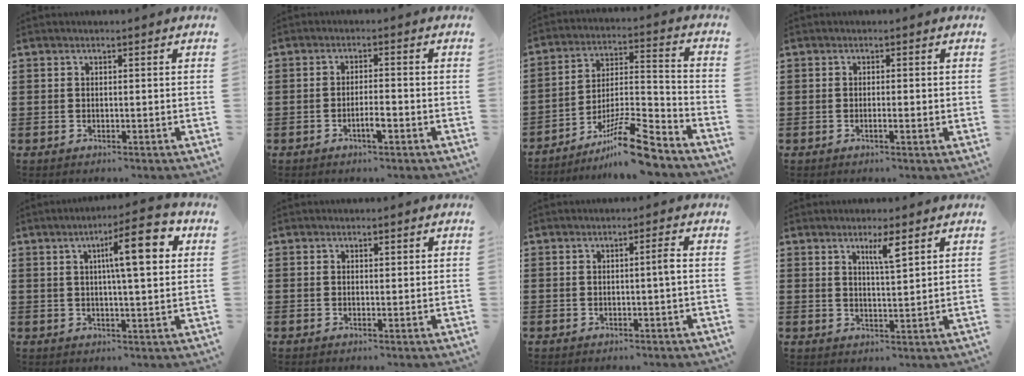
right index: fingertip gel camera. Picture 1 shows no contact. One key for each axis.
{"total": 2.8, "fx": -1.5, "fy": 0.5, "fz": 2.4, "tx": -0.041, "ty": 0.003, "tz": -0.027}
{"total": 12.4, "fx": -9.6, "fy": 1.9, "fz": 7.5, "tx": -0.118, "ty": 0.032, "tz": -0.179}
{"total": 1.2, "fx": -0.3, "fy": 0.1, "fz": 1.1, "tx": -0.019, "ty": -0.002, "tz": -0.005}
{"total": 11.0, "fx": 3.5, "fy": 2.2, "fz": 10.2, "tx": -0.169, "ty": 0.000, "tz": 0.048}
{"total": 0.6, "fx": 0.4, "fy": 0.4, "fz": 0.2, "tx": -0.005, "ty": 0.003, "tz": 0.008}
{"total": 1.7, "fx": -0.1, "fy": -0.4, "fz": 1.7, "tx": -0.029, "ty": -0.002, "tz": -0.006}
{"total": 3.7, "fx": 2.3, "fy": 0.3, "fz": 2.9, "tx": -0.053, "ty": -0.002, "tz": 0.037}